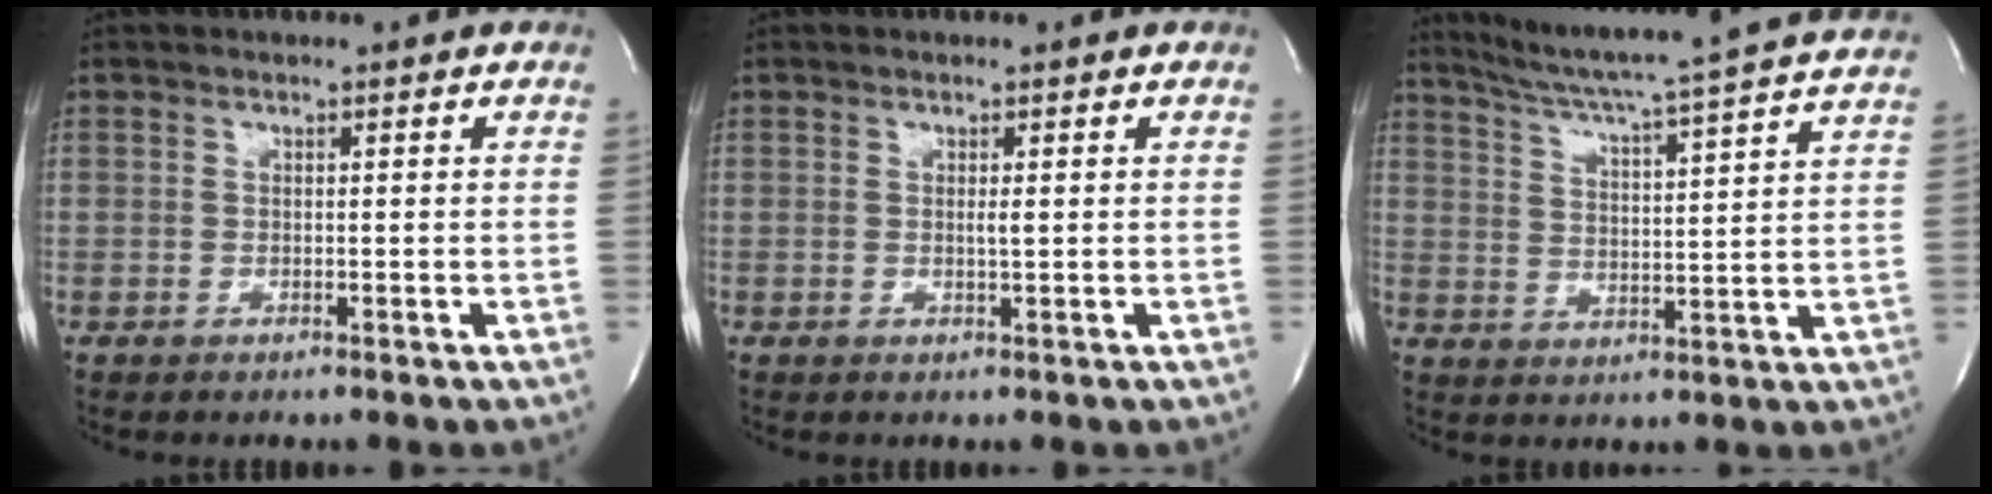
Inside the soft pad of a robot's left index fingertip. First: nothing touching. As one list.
[{"total": 0.9, "force": [-0.1, -0.1, 0.9], "torque": [-0.023, -0.009, 0.000]}, {"total": 19.1, "force": [17.1, -2.0, 8.2], "torque": [-0.144, -0.037, 0.227]}]